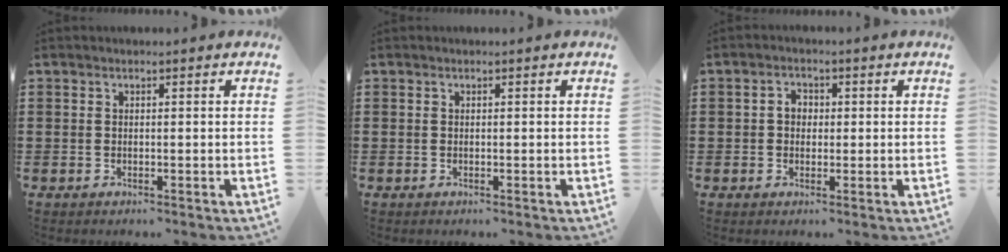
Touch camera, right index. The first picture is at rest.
{"total": 0.0}
{"total": 2.4, "force": [0.0, 1.9, 1.5], "torque": [-0.033, 0.010, -0.002]}